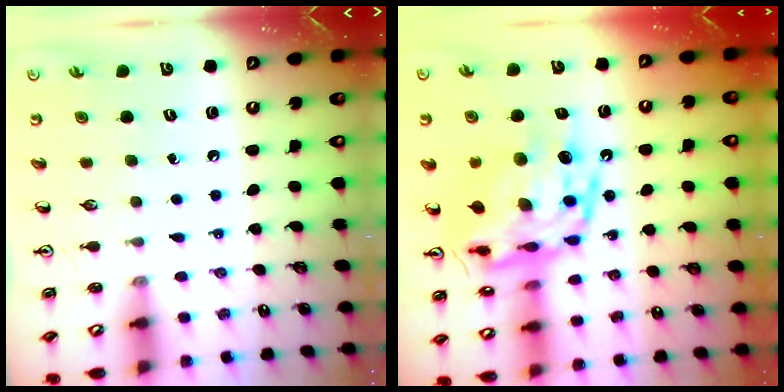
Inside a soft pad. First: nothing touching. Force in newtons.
{"total": 18.3, "press": 18.2, "slide": 2.1}